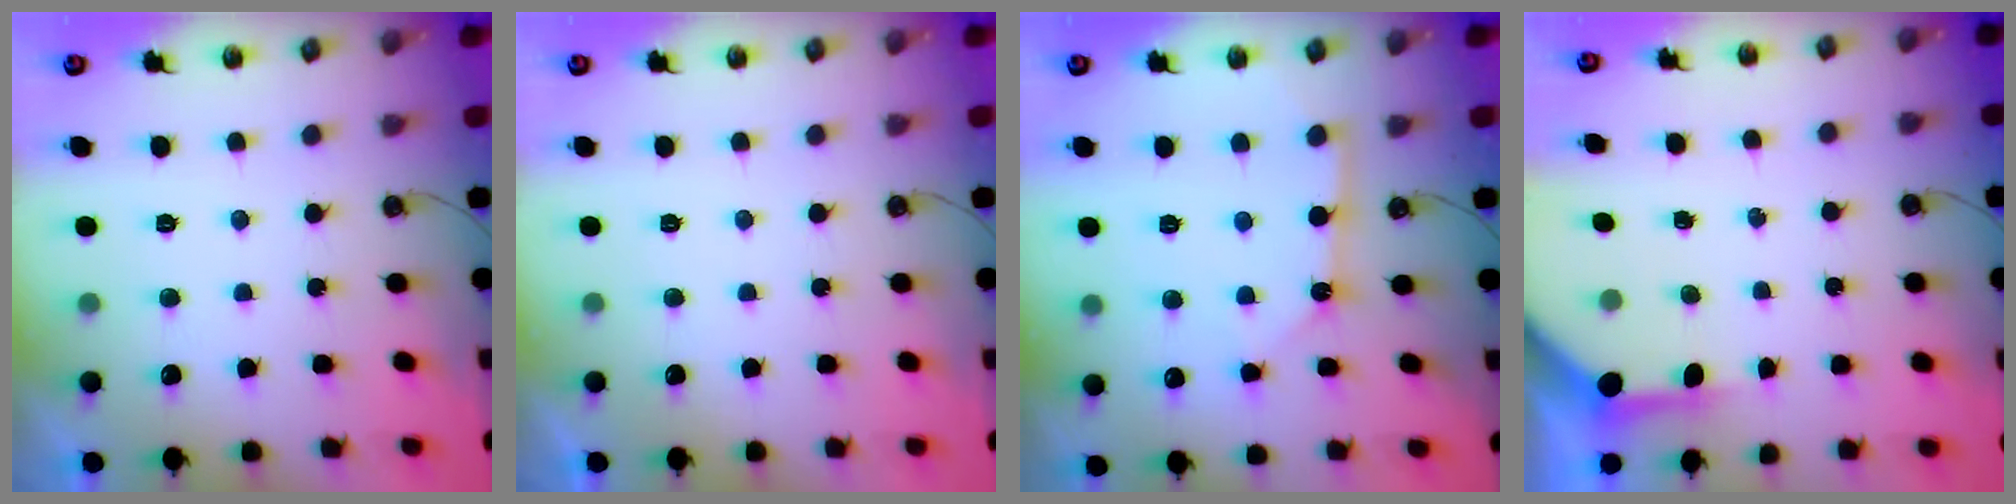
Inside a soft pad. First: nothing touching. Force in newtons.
{"total": 0.0}
{"total": 4.4, "press": 4.4, "slide": 0.4}
{"total": 4.4, "press": 4.4, "slide": 0.5}